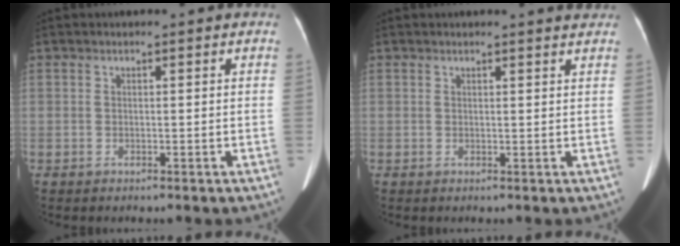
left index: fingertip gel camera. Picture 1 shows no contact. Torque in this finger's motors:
{"motor_torque": [-0.14, -0.11, 0.03, 0.01]}